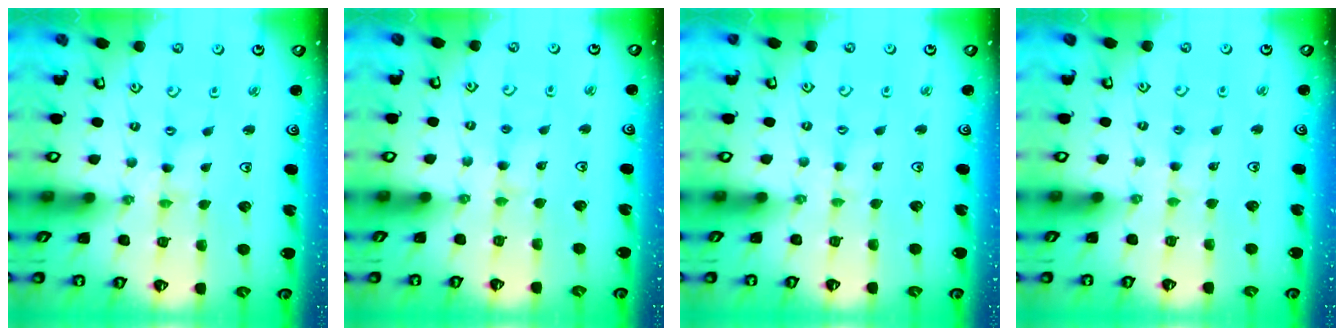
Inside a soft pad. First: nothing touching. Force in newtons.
{"total": 2.9, "press": 2.9, "slide": 0.3}
{"total": 2.6, "press": 2.6, "slide": 0.4}
{"total": 1.9, "press": 1.8, "slide": 0.3}